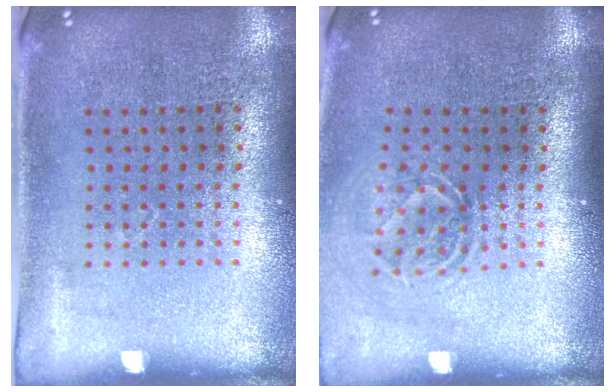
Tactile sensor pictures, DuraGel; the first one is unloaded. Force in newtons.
{"total": 1.6, "press": 1.2, "slide": 1.1}